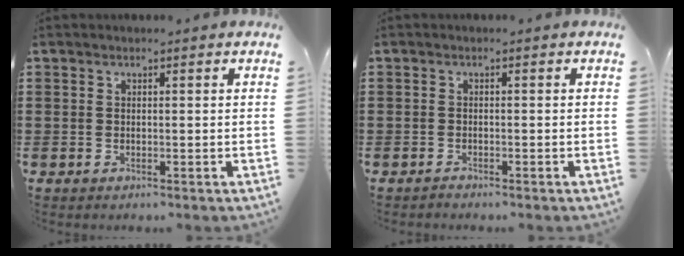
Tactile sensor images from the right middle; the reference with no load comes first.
{"total": 0.6, "force": [-0.6, 0.1, -0.1], "torque": [0.001, 0.001, -0.014]}